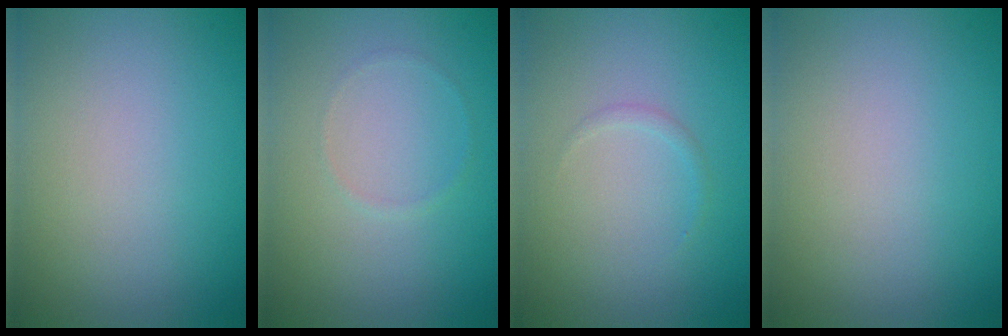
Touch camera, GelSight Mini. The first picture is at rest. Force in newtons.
{"total": 0.5, "press": 0.5, "slide": 0.1}
{"total": 0.5, "press": 0.5, "slide": 0.1}
{"total": 0.0}